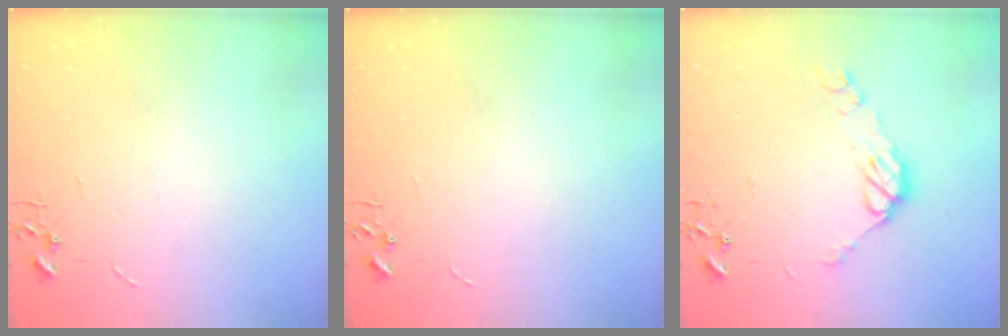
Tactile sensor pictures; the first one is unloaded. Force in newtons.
{"total": 0.0}
{"total": 9.6, "press": 9.6, "slide": 0.6}